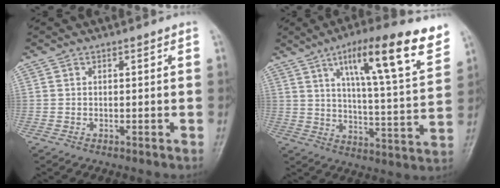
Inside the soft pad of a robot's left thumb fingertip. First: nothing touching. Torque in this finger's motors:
{"motor_torque": [0.89, 0.81, 1.66, -1.11, 0.15]}